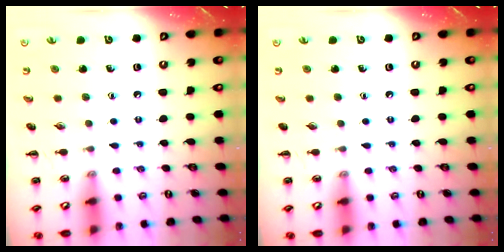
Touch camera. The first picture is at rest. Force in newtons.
{"total": 0.0}